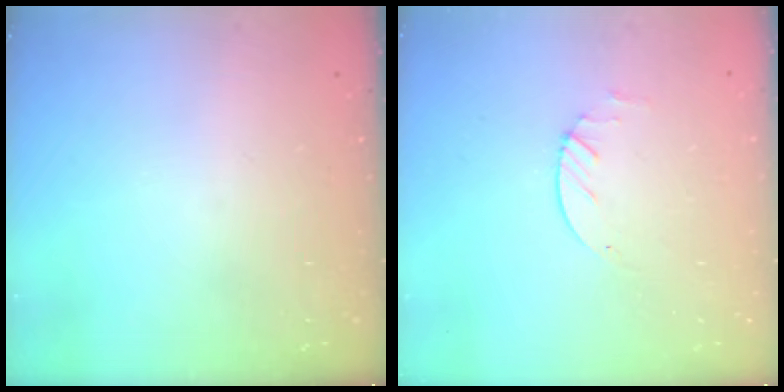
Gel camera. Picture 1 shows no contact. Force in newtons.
{"total": 1.9, "press": 1.9, "slide": 0.3}